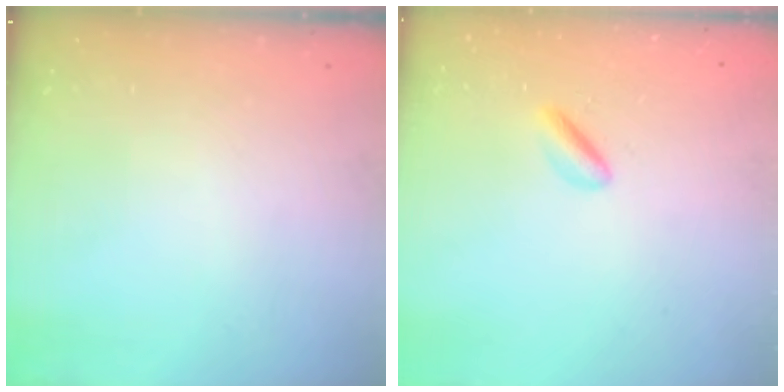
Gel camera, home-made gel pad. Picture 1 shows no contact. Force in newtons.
{"total": 2.1, "press": 2.0, "slide": 0.7}